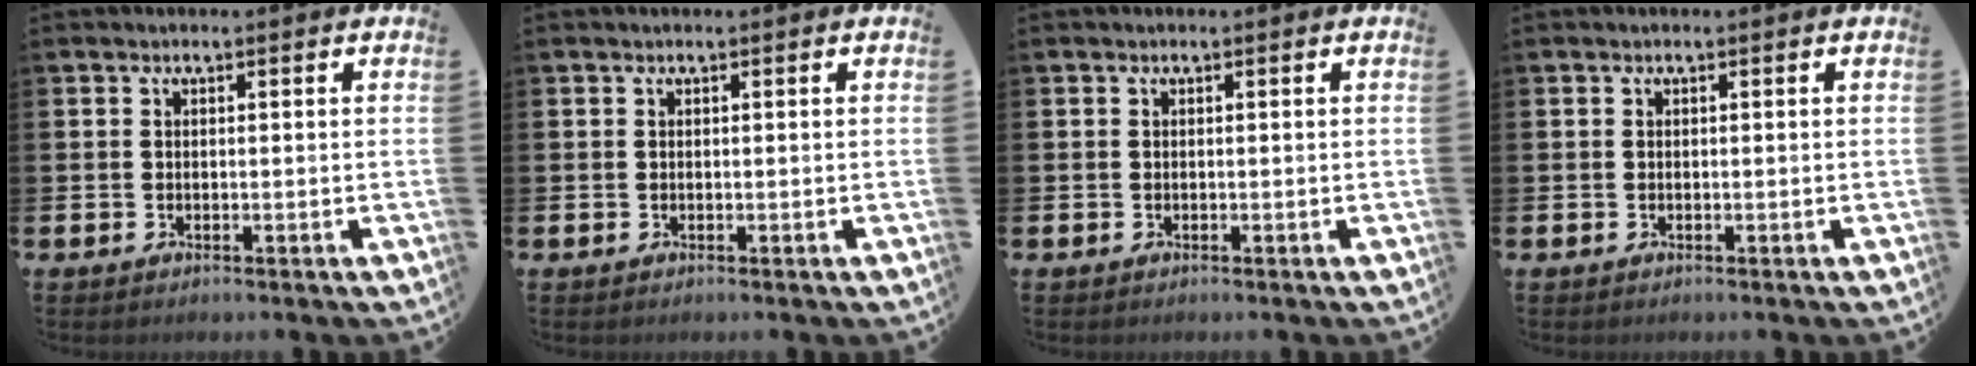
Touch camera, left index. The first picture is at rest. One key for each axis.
{"total": 0.0}
{"total": 0.0}
{"total": 0.0}